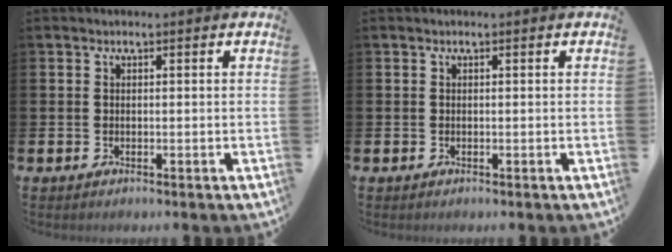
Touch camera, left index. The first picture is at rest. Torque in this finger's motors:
{"motor_torque": [0.01, 0.03, 0.02, 0.00]}